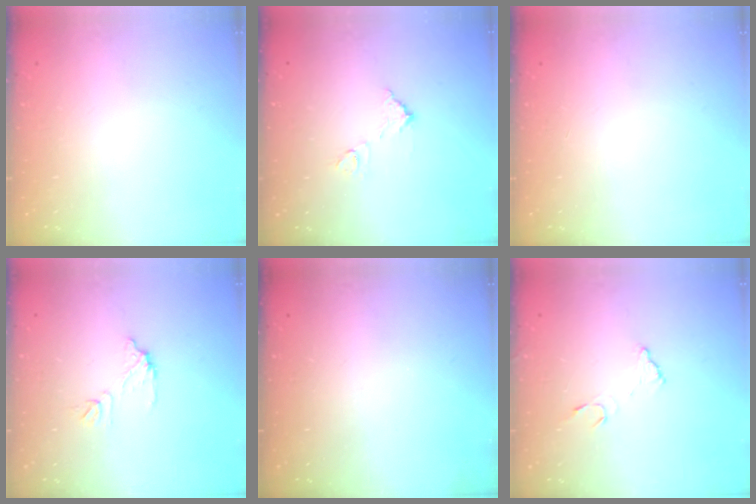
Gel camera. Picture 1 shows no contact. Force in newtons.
{"total": 6.3, "press": 6.3, "slide": 0.3}
{"total": 0.0}
{"total": 7.8, "press": 7.8, "slide": 0.4}
{"total": 3.3, "press": 3.3, "slide": 0.1}
{"total": 8.3, "press": 8.3, "slide": 0.6}